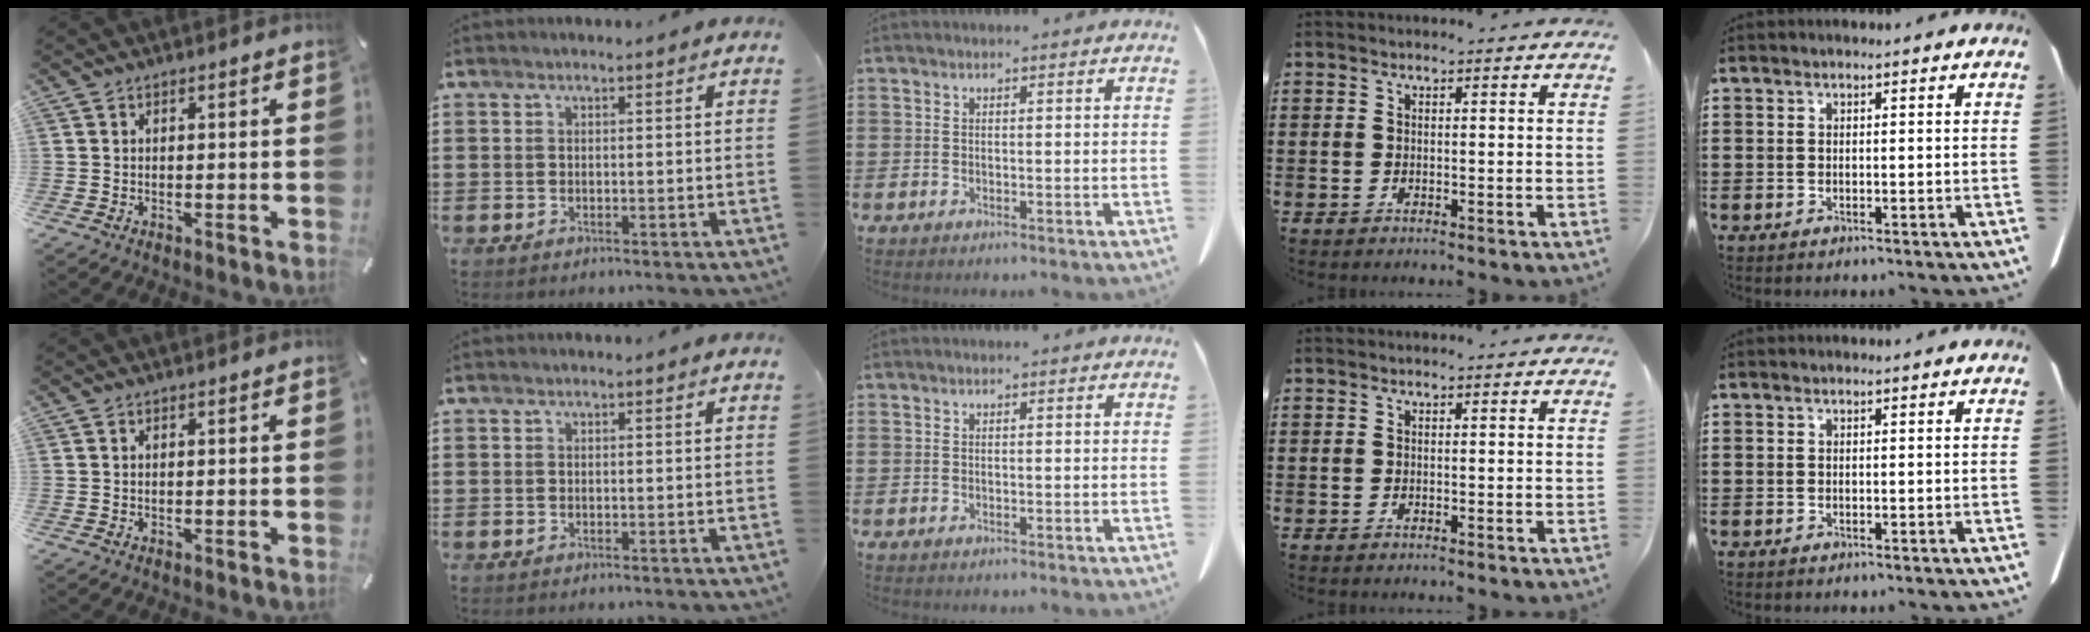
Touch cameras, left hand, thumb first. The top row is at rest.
{}